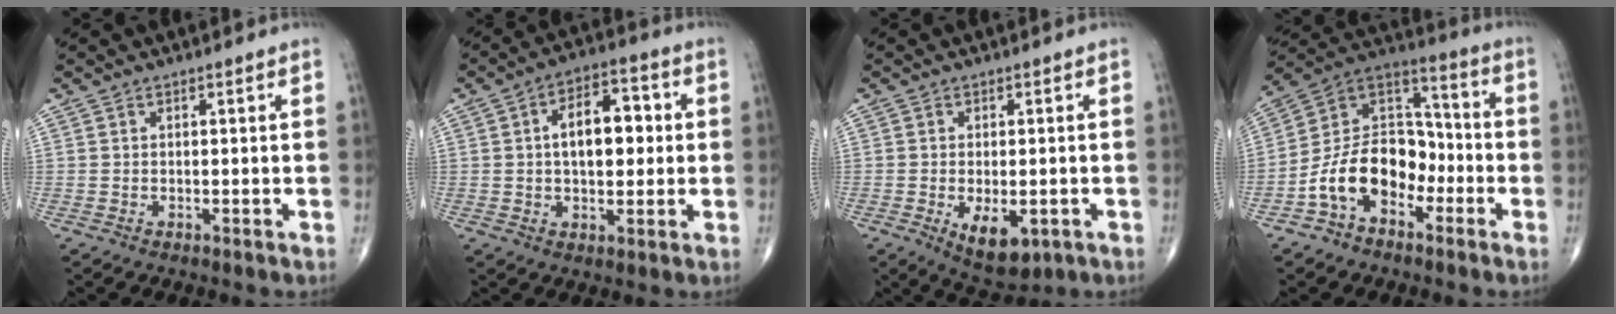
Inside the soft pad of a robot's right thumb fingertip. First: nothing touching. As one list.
[{"total": 11.0, "force": [1.1, 6.2, 9.0], "torque": [-0.114, 0.016, 0.014]}, {"total": 7.5, "force": [-2.3, 3.8, 6.1], "torque": [-0.085, -0.006, -0.023]}, {"total": 15.3, "force": [-5.8, 10.3, 9.7], "torque": [-0.142, 0.070, -0.116]}]